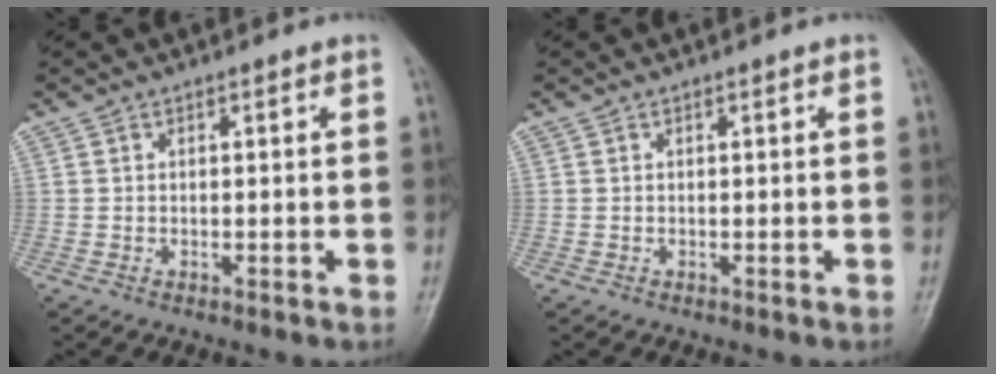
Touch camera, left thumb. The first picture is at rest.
{"total": 0.0}